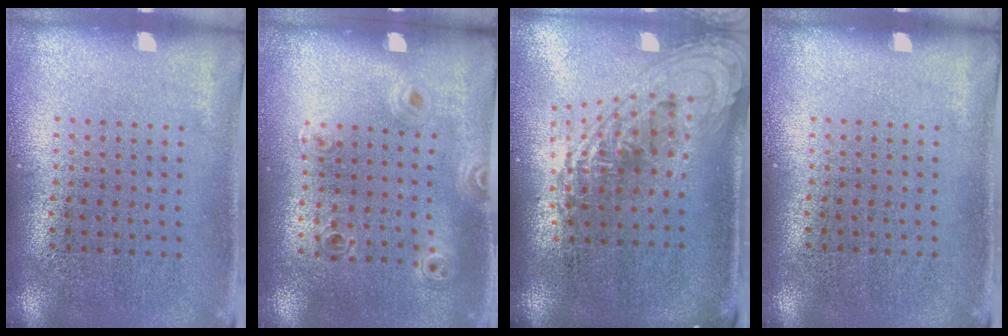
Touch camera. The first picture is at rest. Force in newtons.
{"total": 0.9, "press": 0.8, "slide": 0.3}
{"total": 2.1, "press": 1.5, "slide": 1.4}
{"total": 0.0}